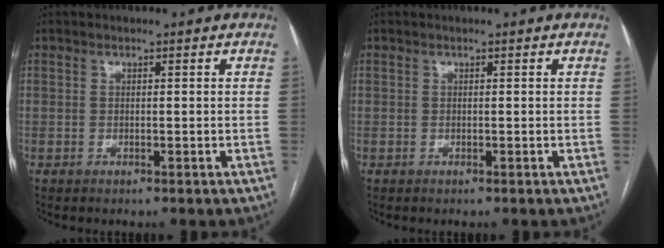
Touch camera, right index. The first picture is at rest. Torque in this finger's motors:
{"motor_torque": [0.00, 0.00, 0.00, 0.00]}